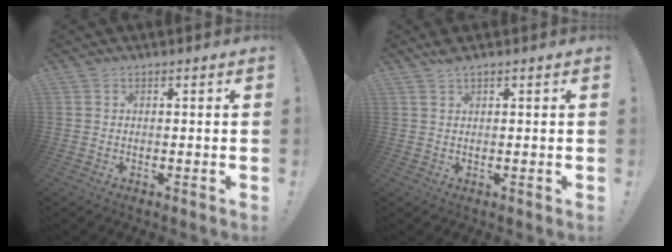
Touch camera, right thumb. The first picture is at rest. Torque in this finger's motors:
{"motor_torque": [-0.07, 0.59, 0.21, -0.24, 0.09]}